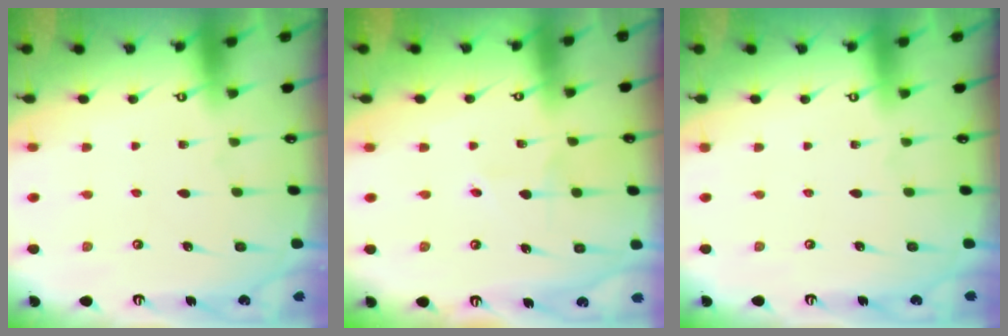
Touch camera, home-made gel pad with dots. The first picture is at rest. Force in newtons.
{"total": 2.3, "press": 2.3, "slide": 0.4}
{"total": 0.0}